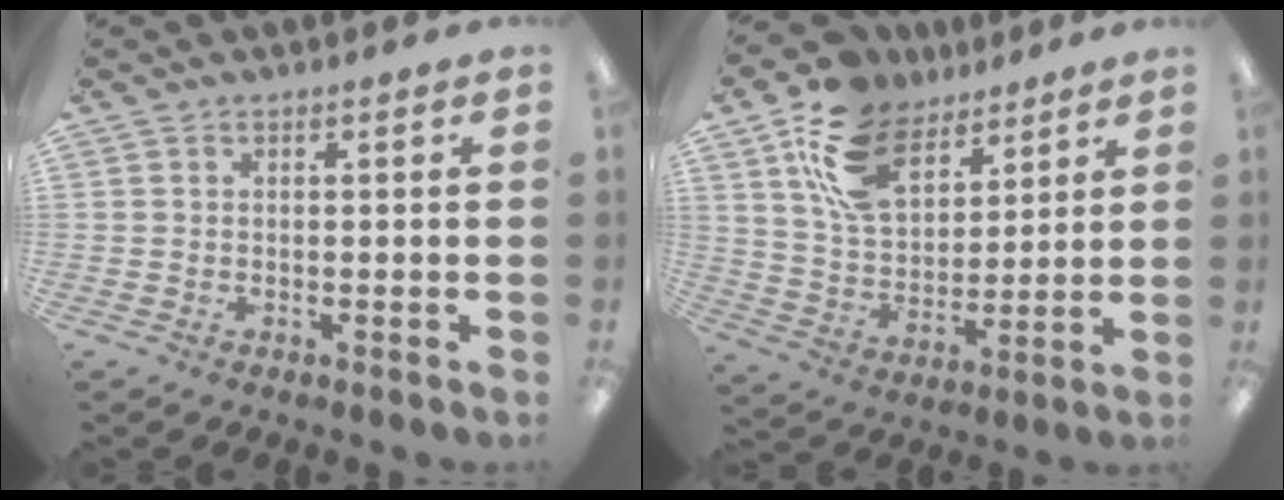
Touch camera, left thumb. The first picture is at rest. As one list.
[{"total": 16.7, "force": [10.0, 10.4, 8.4], "torque": [-0.164, -0.033, 0.192]}]